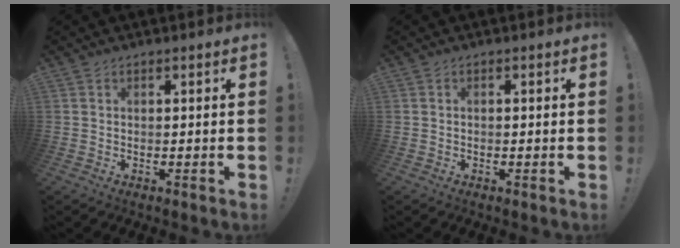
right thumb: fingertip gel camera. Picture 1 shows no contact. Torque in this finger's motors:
{"motor_torque": [-0.12, -0.25, -0.06, 0.18, -0.02]}